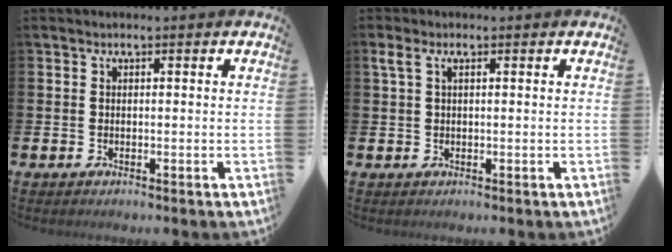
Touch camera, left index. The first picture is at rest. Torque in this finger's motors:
{"motor_torque": [0.59, -0.14, 0.23, 0.07]}